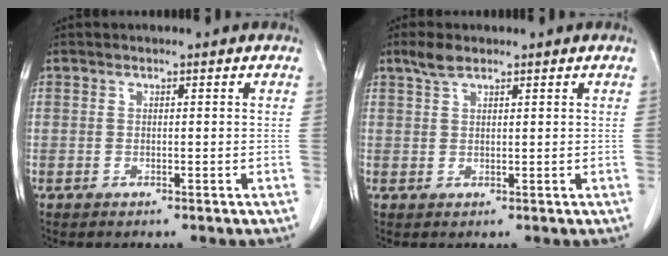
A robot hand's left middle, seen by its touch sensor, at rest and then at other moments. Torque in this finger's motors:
{"motor_torque": [0.31, -0.21, -0.10, 0.00]}